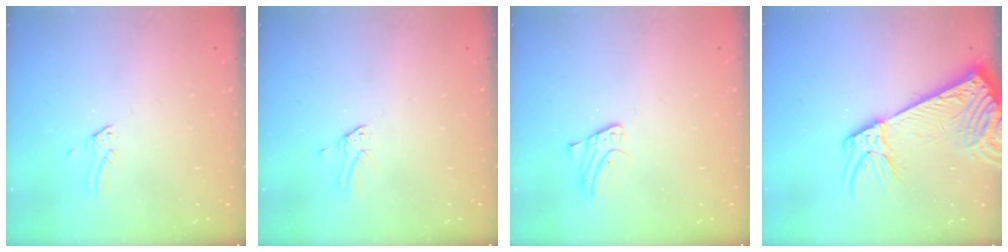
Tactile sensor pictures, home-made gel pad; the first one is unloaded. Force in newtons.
{"total": 0.0}
{"total": 3.3, "press": 3.3, "slide": 0.3}
{"total": 11.1, "press": 10.7, "slide": 2.9}